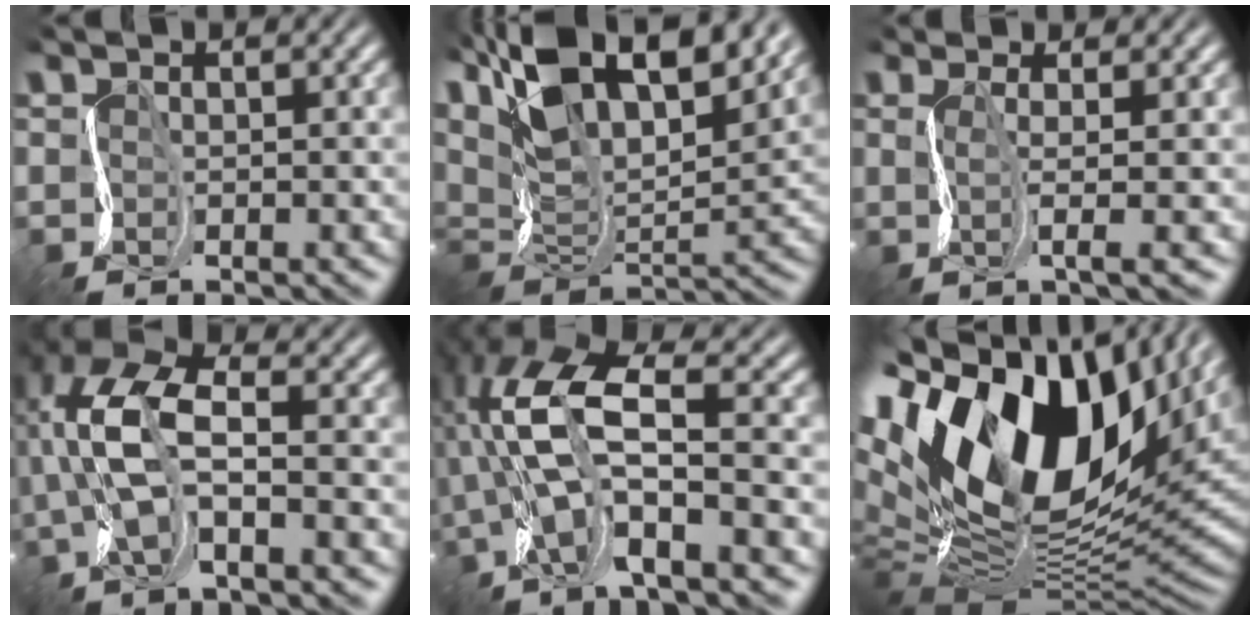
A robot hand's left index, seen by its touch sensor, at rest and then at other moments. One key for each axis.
{"total": 14.0, "fx": 9.3, "fy": 5.4, "fz": 8.9, "tx": -0.177, "ty": 0.024, "tz": 0.161}
{"total": 2.3, "fx": 0.6, "fy": 0.1, "fz": 2.2, "tx": -0.041, "ty": 0.000, "tz": 0.012}
{"total": 8.7, "fx": 0.7, "fy": 3.7, "fz": 7.9, "tx": -0.191, "ty": 0.016, "tz": 0.008}
{"total": 9.8, "fx": -0.8, "fy": 3.2, "fz": 9.2, "tx": -0.188, "ty": 0.010, "tz": -0.023}
{"total": 19.1, "fx": 6.0, "fy": 11.1, "fz": 14.3, "tx": -0.266, "ty": -0.023, "tz": 0.125}